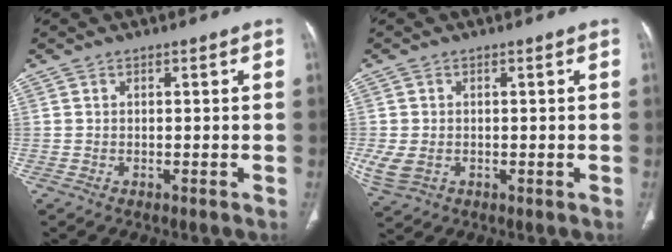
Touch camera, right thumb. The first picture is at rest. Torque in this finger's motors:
{"motor_torque": [1.23, 0.73, 0.26, -0.65, 0.06]}